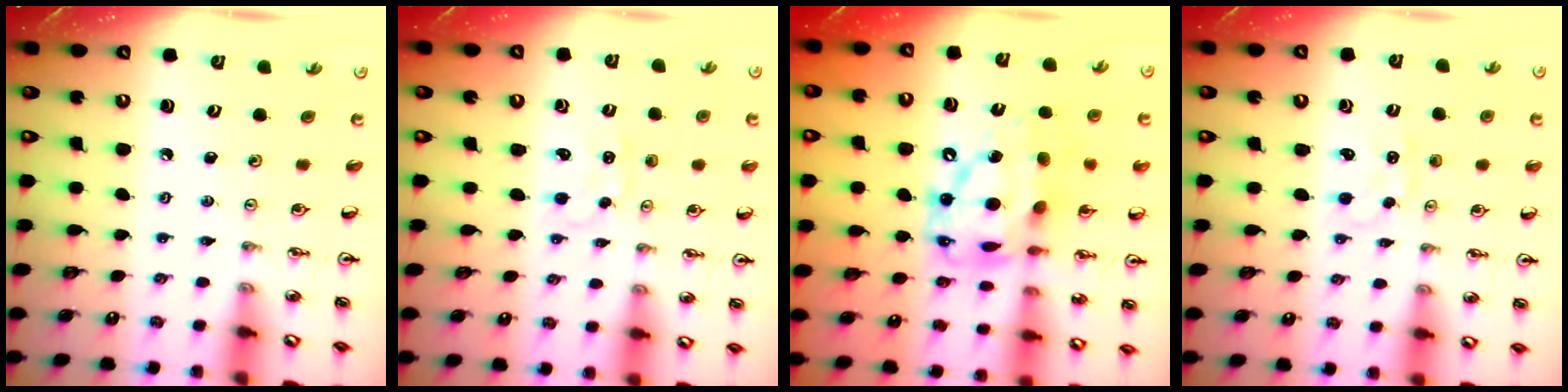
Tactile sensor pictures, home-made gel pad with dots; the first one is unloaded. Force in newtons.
{"total": 1.5, "press": 1.5, "slide": 0.2}
{"total": 18.3, "press": 18.2, "slide": 1.6}
{"total": 1.5, "press": 1.5, "slide": 0.2}